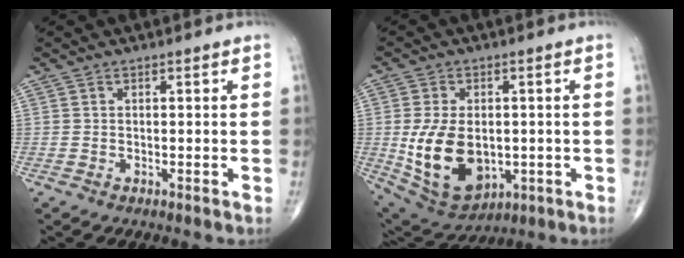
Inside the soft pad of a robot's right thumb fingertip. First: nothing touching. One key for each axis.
{"total": 15.1, "fx": -1.6, "fy": 9.7, "fz": 11.4, "tx": -0.188, "ty": -0.007, "tz": 0.000}